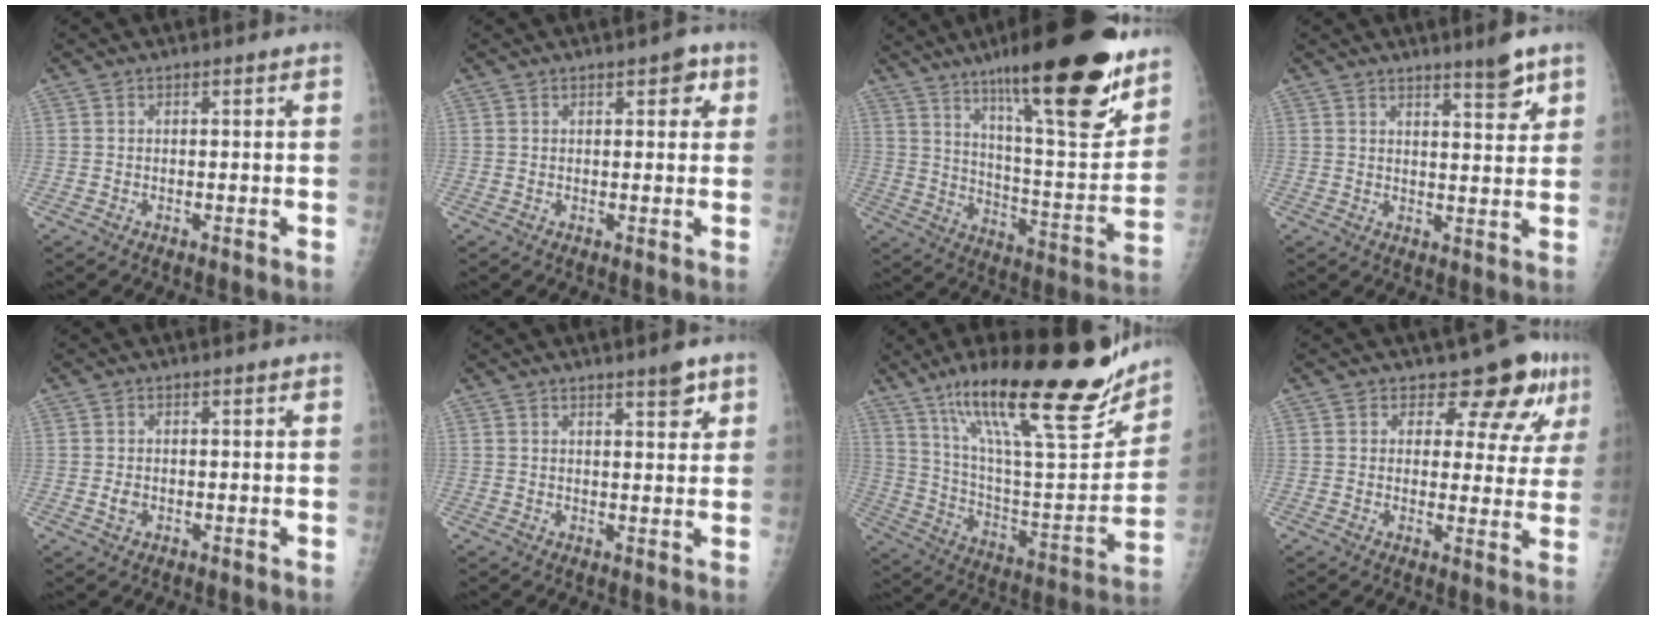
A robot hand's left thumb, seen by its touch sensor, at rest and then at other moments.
{"total": 3.3, "force": [1.5, 1.6, 2.5], "torque": [-0.010, -0.001, 0.012]}
{"total": 25.9, "force": [16.7, 5.3, 19.2], "torque": [-0.265, -0.076, 0.266]}
{"total": 5.2, "force": [3.8, 0.8, 3.5], "torque": [-0.041, -0.030, 0.053]}
{"total": 1.5, "force": [-0.2, 1.1, 1.0], "torque": [-0.014, -0.001, -0.002]}
{"total": 3.6, "force": [2.4, 0.9, 2.5], "torque": [-0.026, -0.015, 0.032]}
{"total": 29.2, "force": [19.6, 6.8, 20.6], "torque": [-0.299, -0.073, 0.327]}
{"total": 9.2, "force": [6.1, 5.0, 4.8], "torque": [-0.023, -0.036, 0.066]}